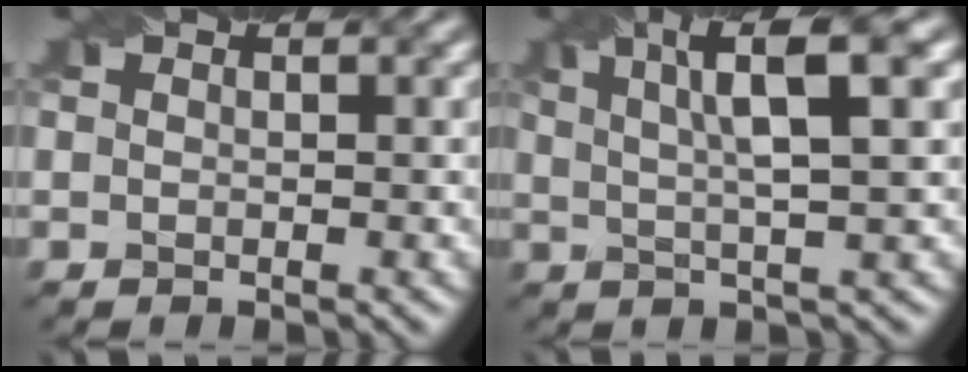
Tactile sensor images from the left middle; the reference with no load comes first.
{"total": 6.8, "force": [2.6, 1.4, 6.1], "torque": [-0.082, 0.013, 0.043]}